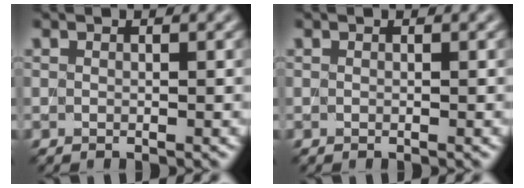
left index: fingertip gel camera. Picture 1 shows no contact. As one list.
[{"total": 0.0}]